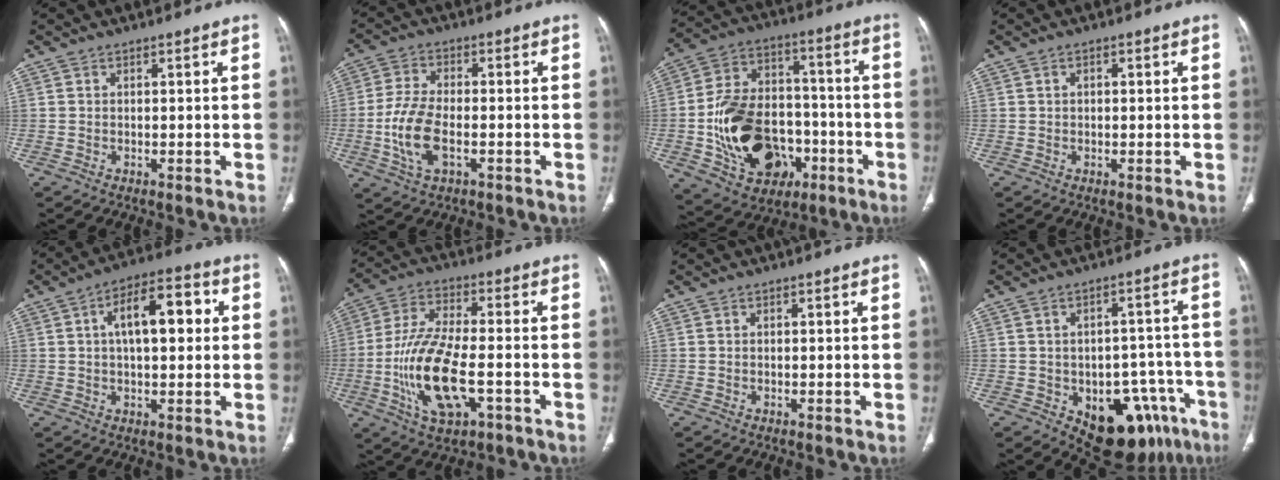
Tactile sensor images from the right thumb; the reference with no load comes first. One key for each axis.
{"total": 9.8, "fx": -2.5, "fy": 4.9, "fz": 8.1, "tx": -0.176, "ty": 0.010, "tz": -0.046}
{"total": 23.2, "fx": -6.2, "fy": 16.3, "fz": 15.3, "tx": -0.239, "ty": 0.037, "tz": -0.084}
{"total": 0.9, "fx": 0.2, "fy": 0.6, "fz": 0.6, "tx": -0.007, "ty": 0.002, "tz": 0.003}
{"total": 11.8, "fx": 2.3, "fy": 5.6, "fz": 10.2, "tx": -0.141, "ty": 0.025, "tz": 0.030}
{"total": 16.3, "fx": -4.6, "fy": 6.8, "fz": 14.1, "tx": -0.287, "ty": 0.017, "tz": -0.077}
{"total": 0.0}
{"total": 17.3, "fx": -8.4, "fy": 10.3, "fz": 11.1, "tx": -0.079, "ty": 0.051, "tz": -0.100}